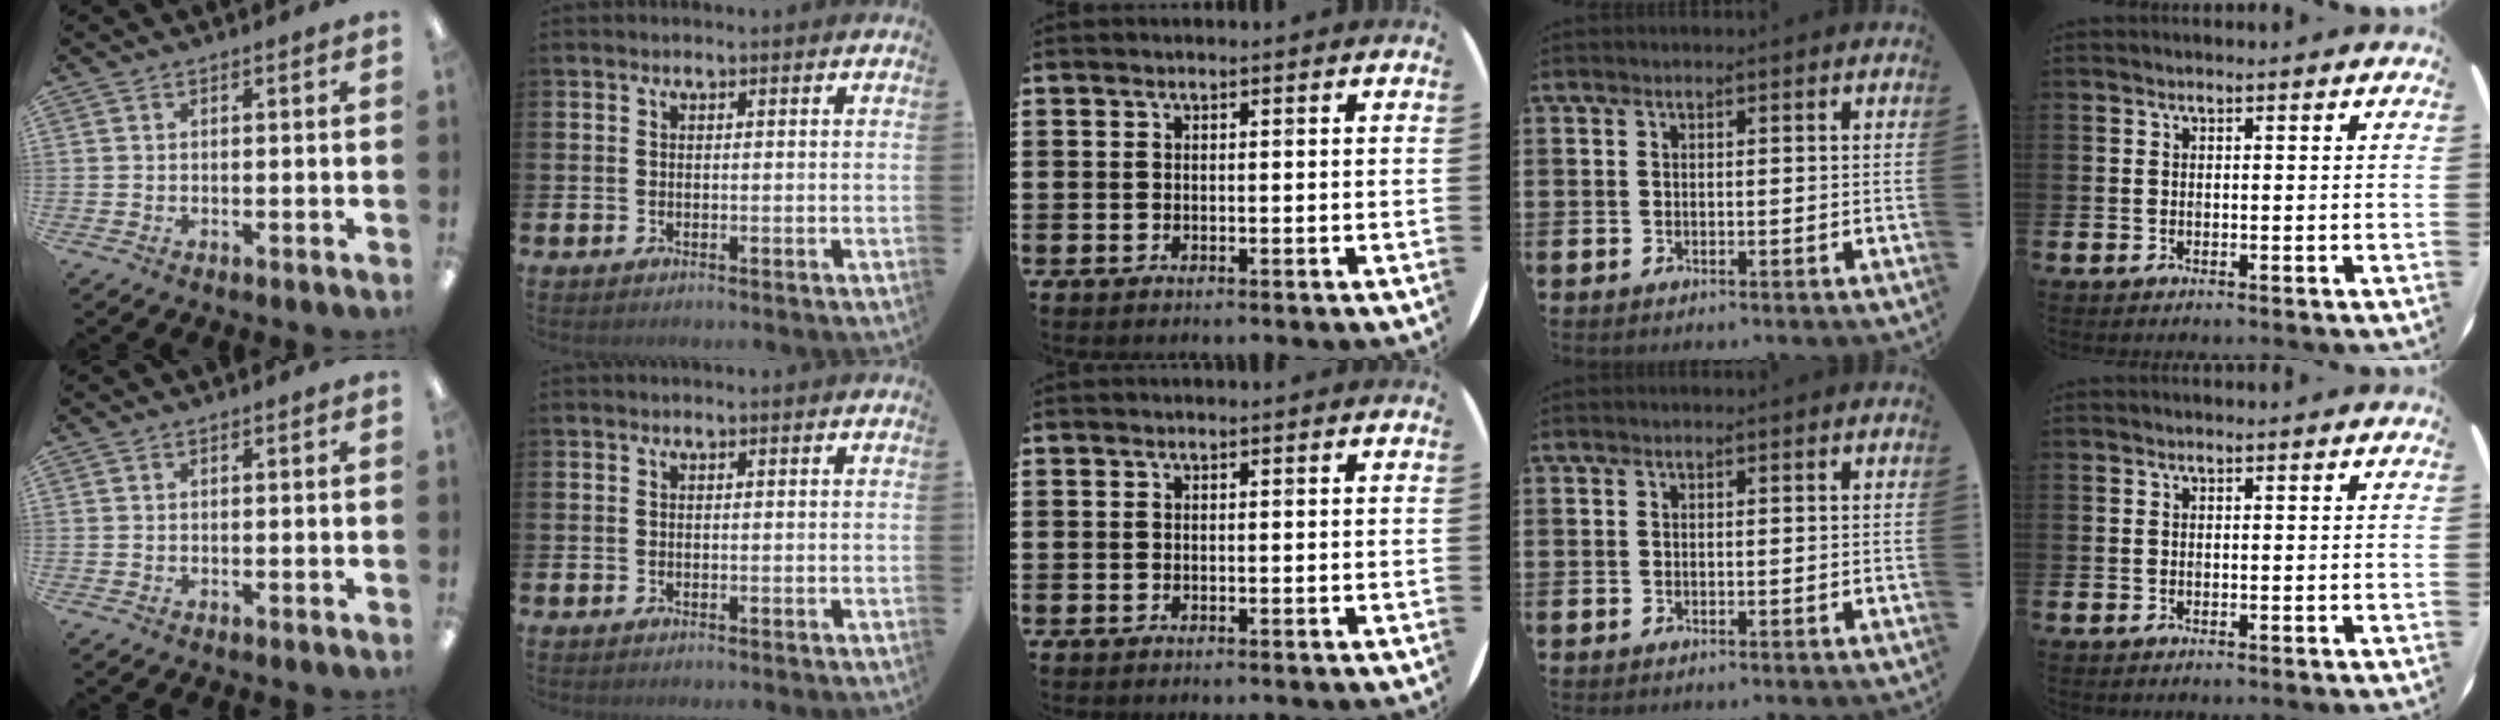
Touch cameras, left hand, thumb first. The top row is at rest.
{}